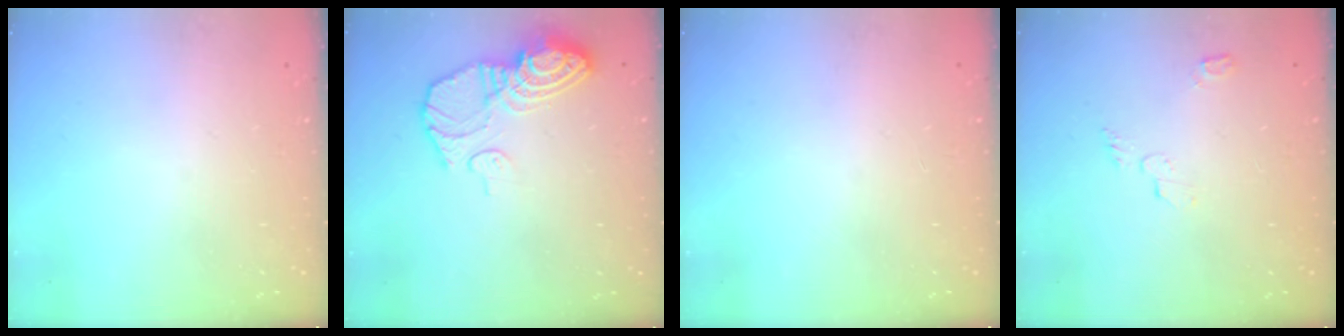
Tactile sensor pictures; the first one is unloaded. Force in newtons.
{"total": 11.8, "press": 11.7, "slide": 1.1}
{"total": 1.2, "press": 1.1, "slide": 0.2}
{"total": 4.1, "press": 4.1, "slide": 0.3}